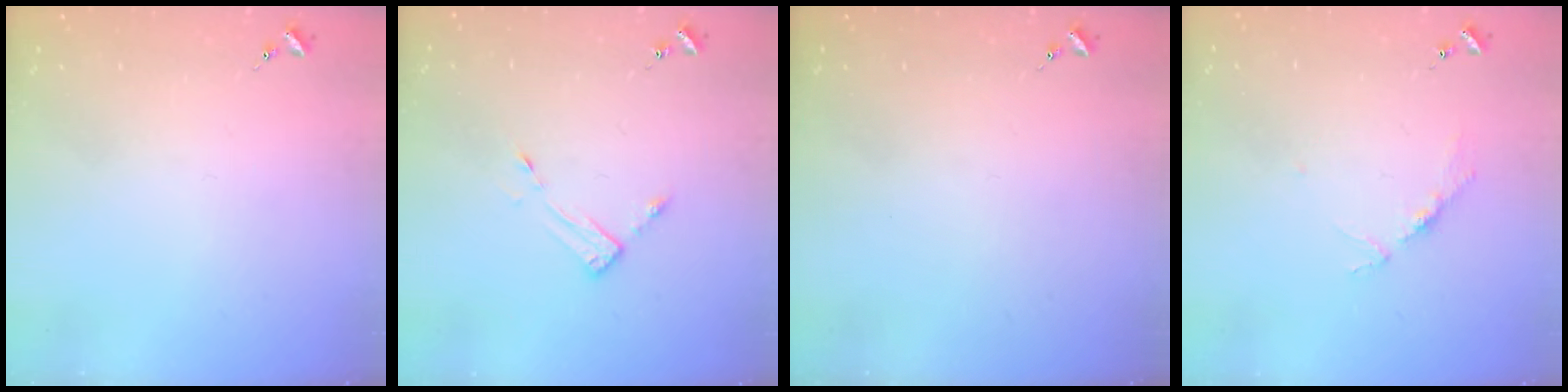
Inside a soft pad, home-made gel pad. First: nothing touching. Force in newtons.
{"total": 3.0, "press": 3.0, "slide": 0.3}
{"total": 0.0}
{"total": 3.9, "press": 3.8, "slide": 0.5}